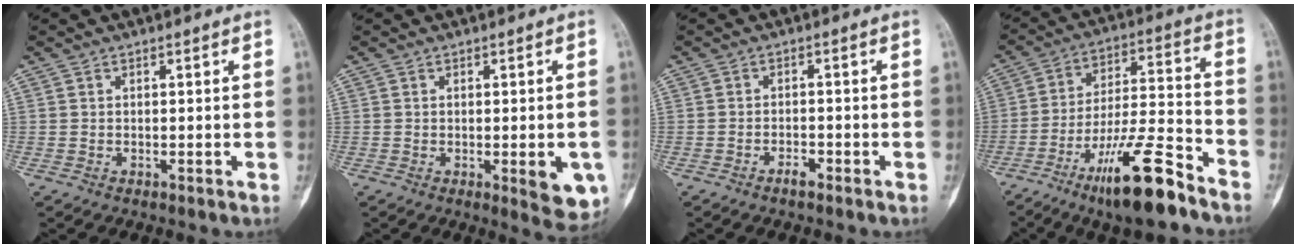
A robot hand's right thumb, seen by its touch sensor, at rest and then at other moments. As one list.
[{"total": 7.6, "force": [-2.2, 2.6, 6.8], "torque": [-0.066, -0.002, -0.021]}, {"total": 2.0, "force": [-1.6, 0.7, 1.0], "torque": [-0.019, 0.012, -0.031]}, {"total": 17.3, "force": [-11.4, 3.6, 12.5], "torque": [-0.218, 0.078, -0.196]}]